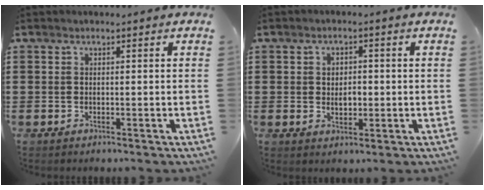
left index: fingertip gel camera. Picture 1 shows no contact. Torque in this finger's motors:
{"motor_torque": [0.29, 0.11, 0.17, 0.03]}